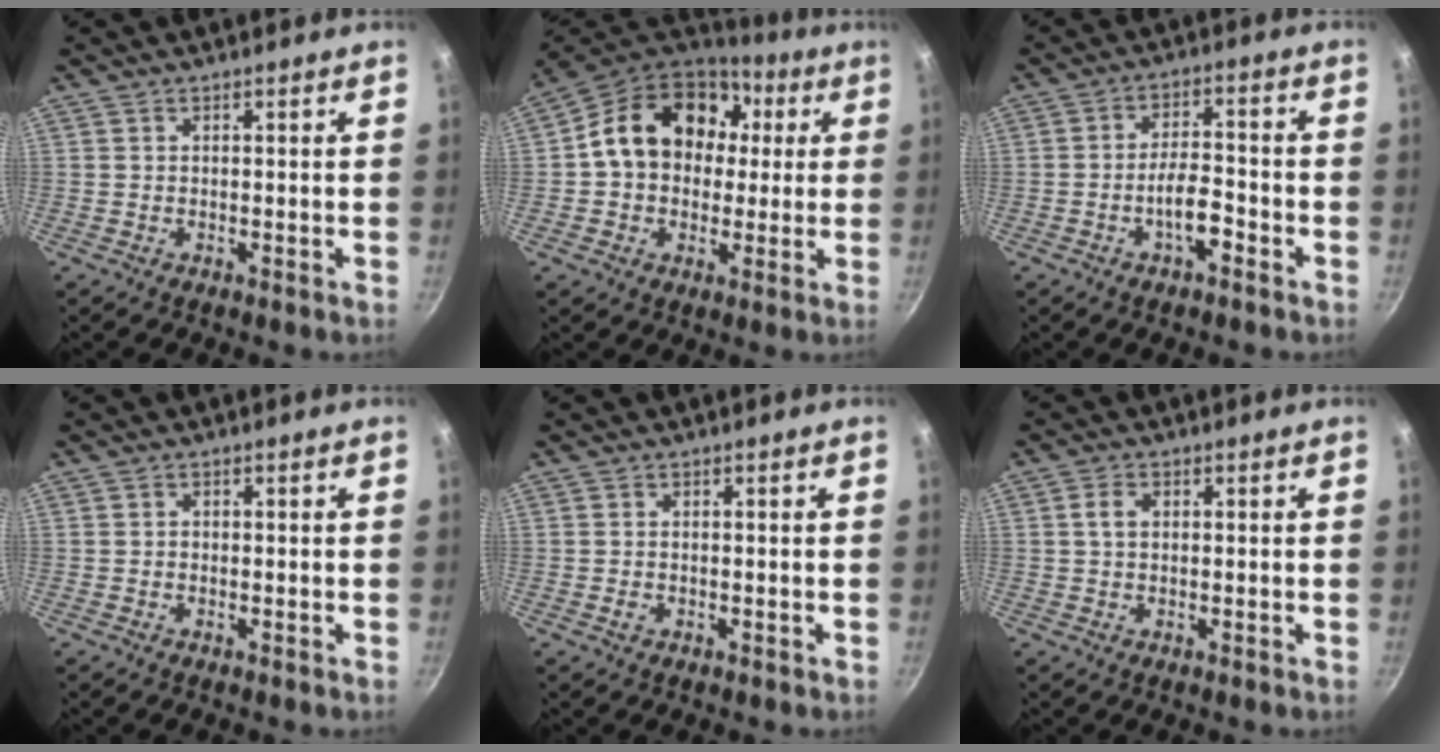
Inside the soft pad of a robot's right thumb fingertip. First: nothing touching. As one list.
[{"total": 18.6, "force": [3.3, 14.6, 11.0], "torque": [-0.160, 0.035, 0.044]}, {"total": 6.3, "force": [-3.0, 2.5, 5.0], "torque": [-0.074, 0.032, -0.052]}, {"total": 0.6, "force": [-0.1, 0.6, 0.2], "torque": [-0.003, 0.003, -0.002]}, {"total": 1.2, "force": [-0.4, 1.0, 0.6], "torque": [-0.010, 0.002, -0.006]}, {"total": 2.6, "force": [0.4, 1.8, 1.8], "torque": [-0.028, 0.007, 0.007]}]